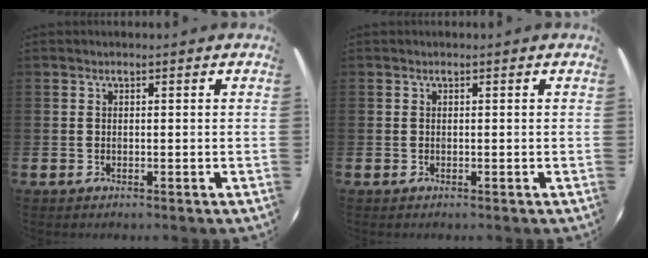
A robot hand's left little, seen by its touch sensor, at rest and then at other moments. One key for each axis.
{"total": 0.0}